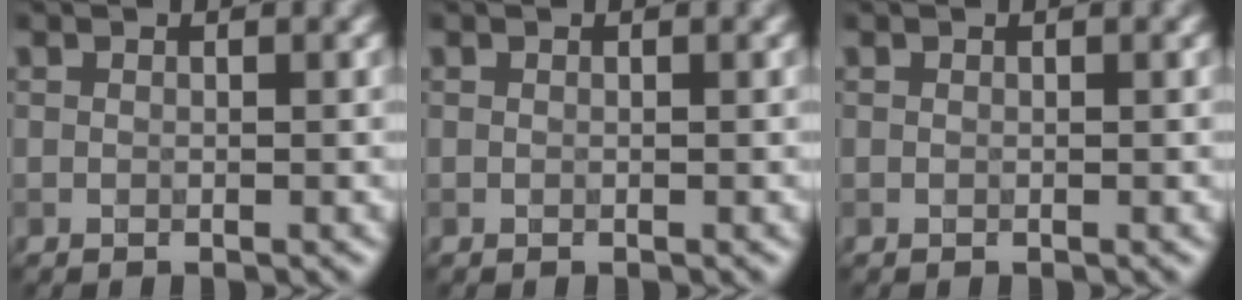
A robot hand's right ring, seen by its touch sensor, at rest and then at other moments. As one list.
[{"total": 0.0}, {"total": 0.0}]